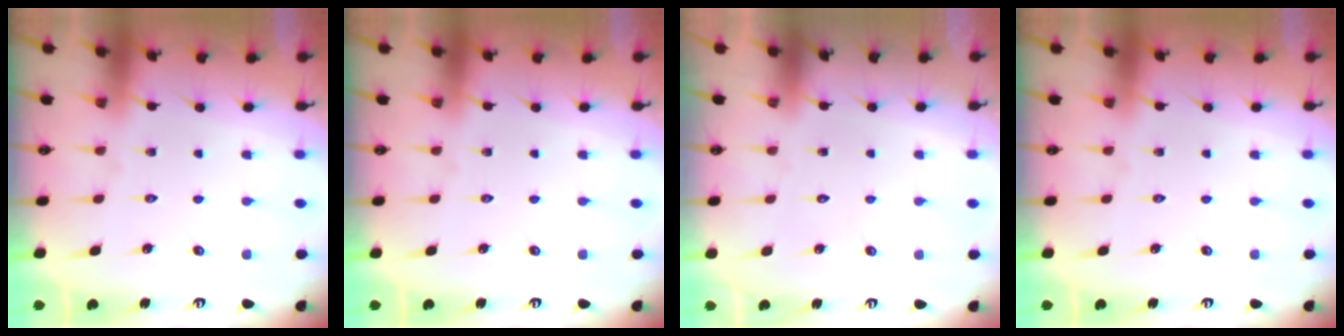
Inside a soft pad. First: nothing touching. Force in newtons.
{"total": 0.0}
{"total": 1.8, "press": 1.8, "slide": 0.1}
{"total": 0.0}